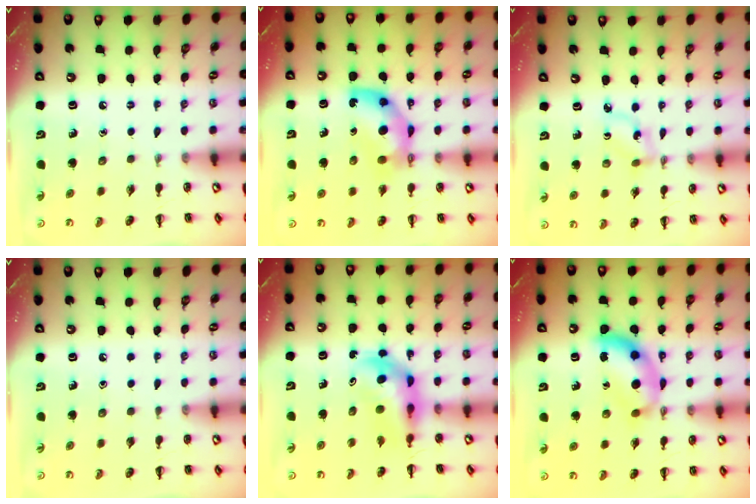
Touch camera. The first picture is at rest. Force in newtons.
{"total": 7.8, "press": 7.6, "slide": 1.7}
{"total": 1.8, "press": 1.7, "slide": 0.5}
{"total": 0.0}
{"total": 5.8, "press": 5.8, "slide": 0.9}
{"total": 10.7, "press": 10.7, "slide": 0.5}